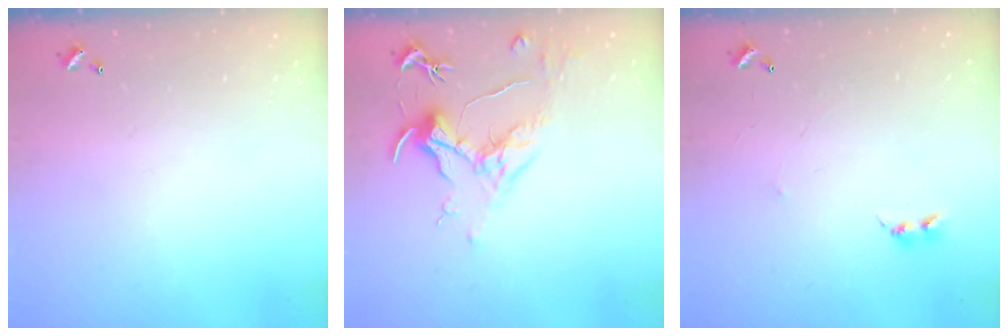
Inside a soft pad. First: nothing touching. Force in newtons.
{"total": 1.6, "press": 1.4, "slide": 0.7}
{"total": 2.4, "press": 2.4, "slide": 0.4}